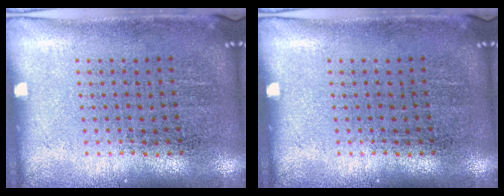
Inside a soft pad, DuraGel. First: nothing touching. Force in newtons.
{"total": 0.0}